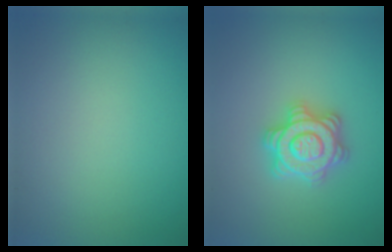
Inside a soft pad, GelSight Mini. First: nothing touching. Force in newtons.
{"total": 4.6, "press": 4.6, "slide": 0.6}